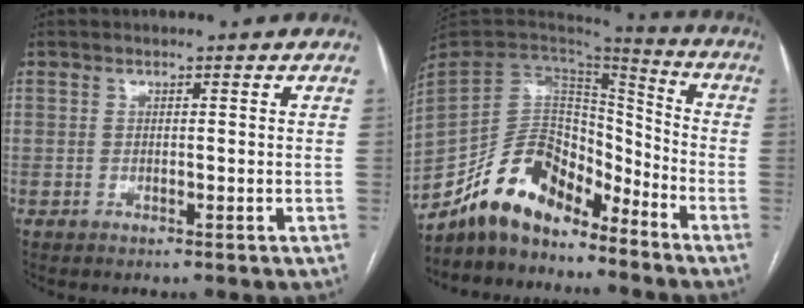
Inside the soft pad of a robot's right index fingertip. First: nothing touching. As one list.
[{"total": 13.6, "force": [-10.7, 6.0, 5.9], "torque": [-0.110, 0.039, -0.197]}]